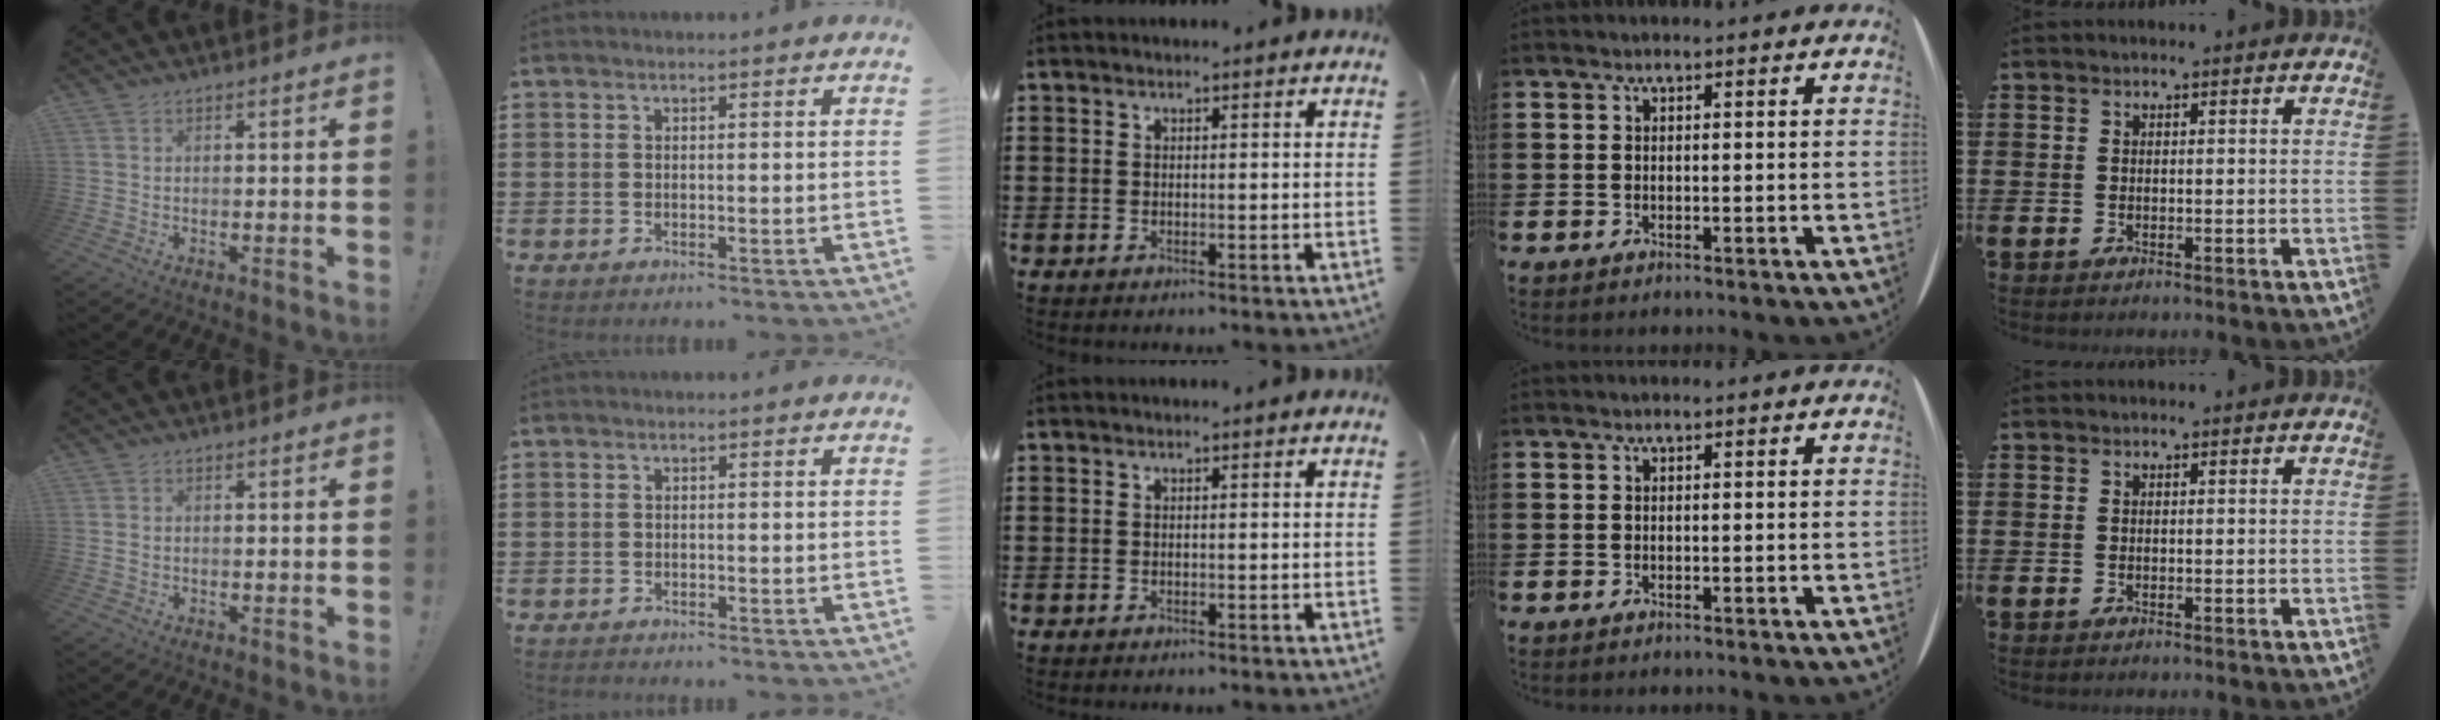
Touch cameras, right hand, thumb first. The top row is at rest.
{"thumb": {"total": 0.8, "force": [0.0, 0.7, 0.3], "torque": [-0.014, 0.007, 0.001]}, "index": {"total": 0.6, "force": [-0.6, 0.1, -0.1], "torque": [0.000, 0.000, -0.013]}}